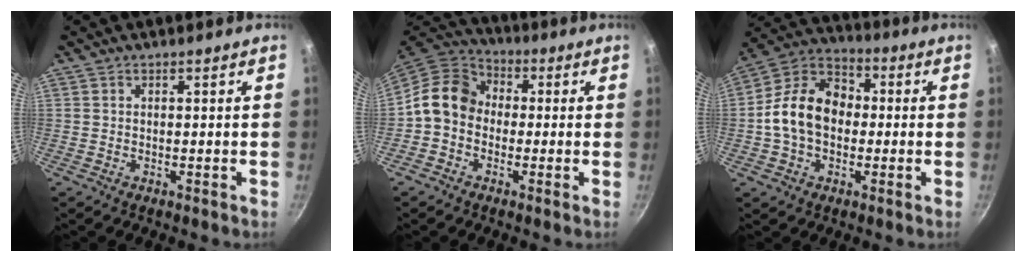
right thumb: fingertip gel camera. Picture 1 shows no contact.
{"total": 10.4, "force": [-0.5, 8.7, 5.7], "torque": [-0.072, 0.033, -0.036]}
{"total": 14.2, "force": [-0.9, 10.5, 9.6], "torque": [-0.134, 0.036, -0.036]}